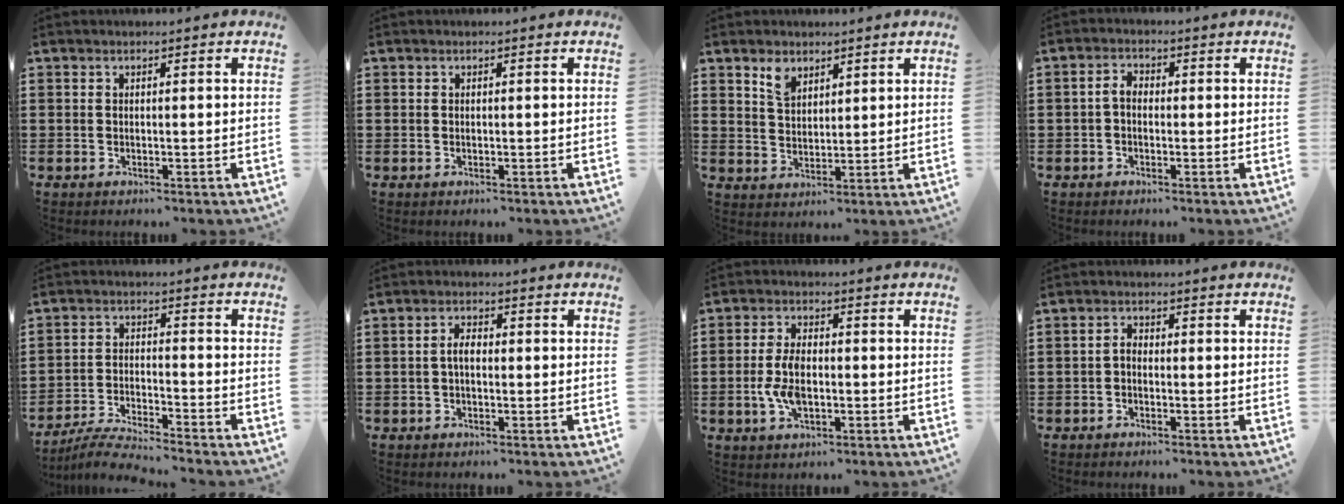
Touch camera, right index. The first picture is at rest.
{"total": 0.0}
{"total": 3.8, "force": [2.7, 2.1, 1.6], "torque": [-0.033, 0.003, 0.049]}
{"total": 2.5, "force": [-0.4, 1.6, 1.9], "torque": [-0.046, 0.001, -0.011]}
{"total": 4.9, "force": [-4.8, -0.3, 1.1], "torque": [-0.030, -0.008, -0.095]}
{"total": 2.5, "force": [-0.3, 1.2, 2.2], "torque": [-0.049, 0.001, -0.009]}
{"total": 5.6, "force": [-0.9, 3.1, 4.6], "torque": [-0.106, -0.001, -0.020]}
{"total": 1.5, "force": [-0.8, 0.8, 1.0], "torque": [-0.021, 0.003, -0.016]}